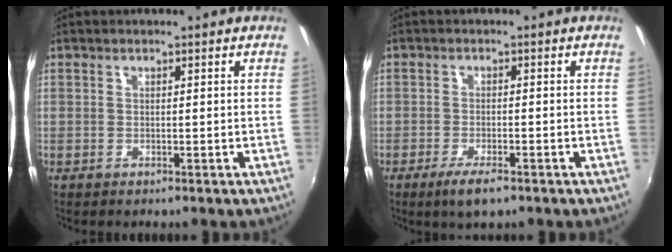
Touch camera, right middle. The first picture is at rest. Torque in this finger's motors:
{"motor_torque": [0.21, -0.22, 0.07, 0.03]}